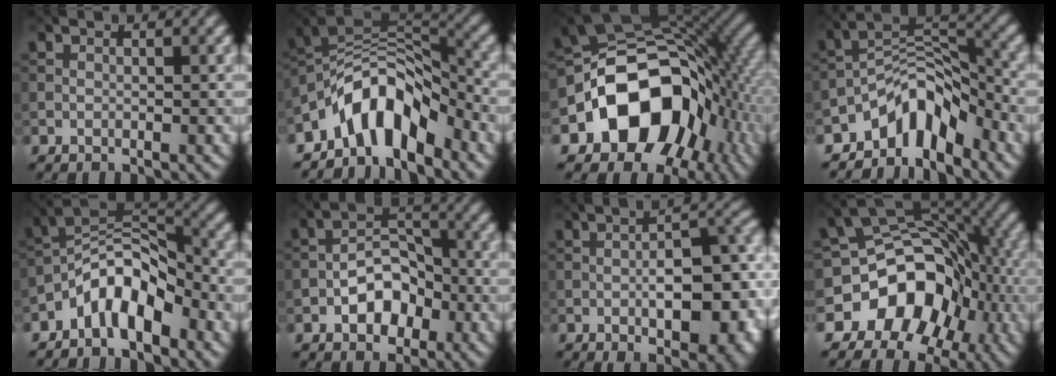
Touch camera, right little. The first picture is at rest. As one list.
[{"total": 7.1, "force": [-4.6, 3.4, 4.1], "torque": [-0.052, 0.008, -0.097]}, {"total": 13.2, "force": [-4.3, 9.7, 7.8], "torque": [-0.109, 0.005, -0.092]}, {"total": 5.7, "force": [-4.2, 2.7, 2.8], "torque": [-0.025, 0.008, -0.085]}, {"total": 6.1, "force": [-3.6, 2.9, 4.0], "torque": [-0.062, 0.014, -0.079]}, {"total": 4.7, "force": [-1.7, 3.0, 3.2], "torque": [-0.045, 0.008, -0.032]}, {"total": 11.1, "force": [-2.8, 5.1, 9.5], "torque": [-0.131, -0.005, -0.036]}, {"total": 10.2, "force": [-4.3, 7.8, 5.1], "torque": [-0.068, 0.014, -0.084]}]